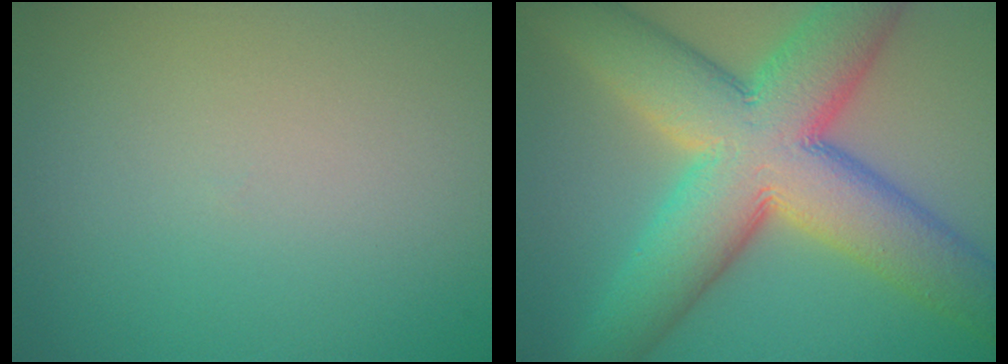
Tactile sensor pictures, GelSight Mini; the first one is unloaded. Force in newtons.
{"total": 13.9, "press": 13.9, "slide": 0.6}